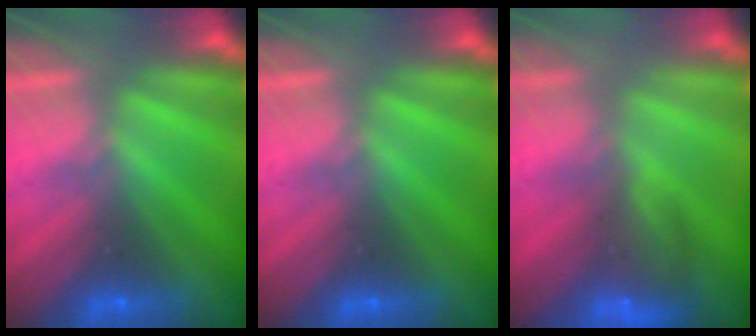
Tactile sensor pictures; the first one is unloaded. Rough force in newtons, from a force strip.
{"total": 0.0}
{"total": 8.6}